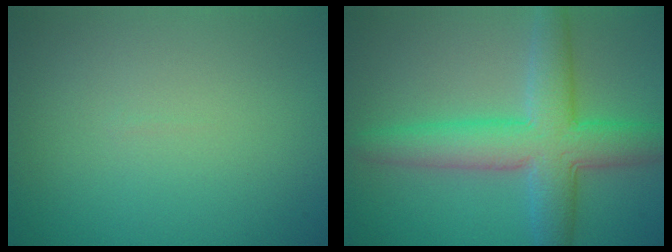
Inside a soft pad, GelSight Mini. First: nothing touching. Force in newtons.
{"total": 7.2, "press": 7.2, "slide": 0.1}